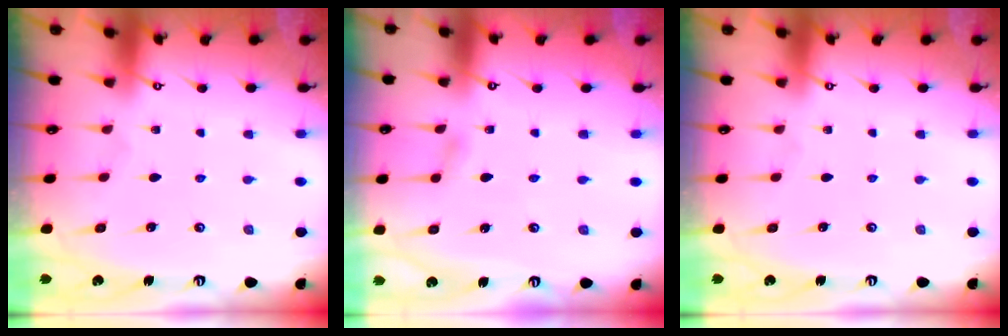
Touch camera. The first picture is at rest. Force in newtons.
{"total": 3.3, "press": 3.3, "slide": 0.4}
{"total": 0.0}